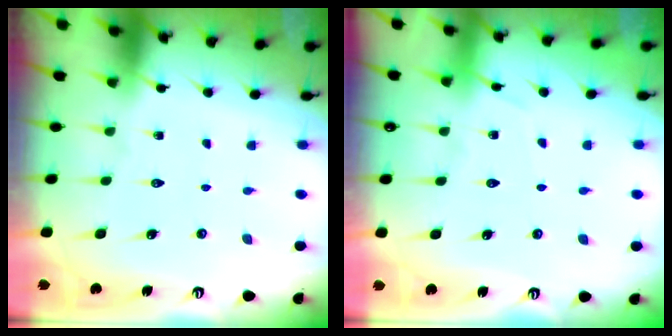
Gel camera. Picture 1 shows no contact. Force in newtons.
{"total": 3.9, "press": 3.9, "slide": 0.5}